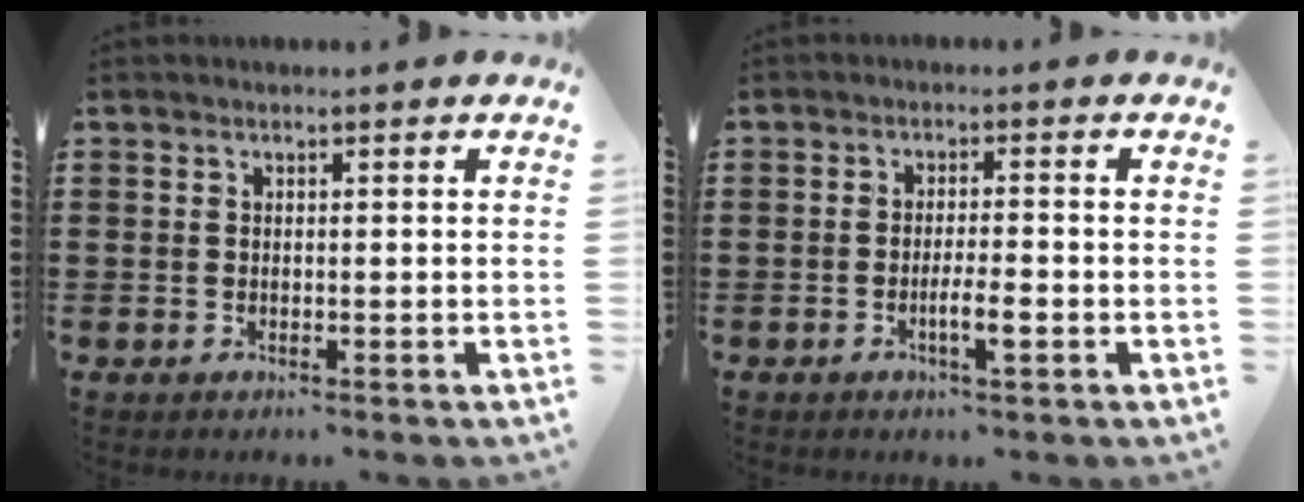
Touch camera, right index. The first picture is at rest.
{"total": 3.6, "force": [-1.5, 0.2, 3.2], "torque": [-0.057, -0.004, -0.027]}